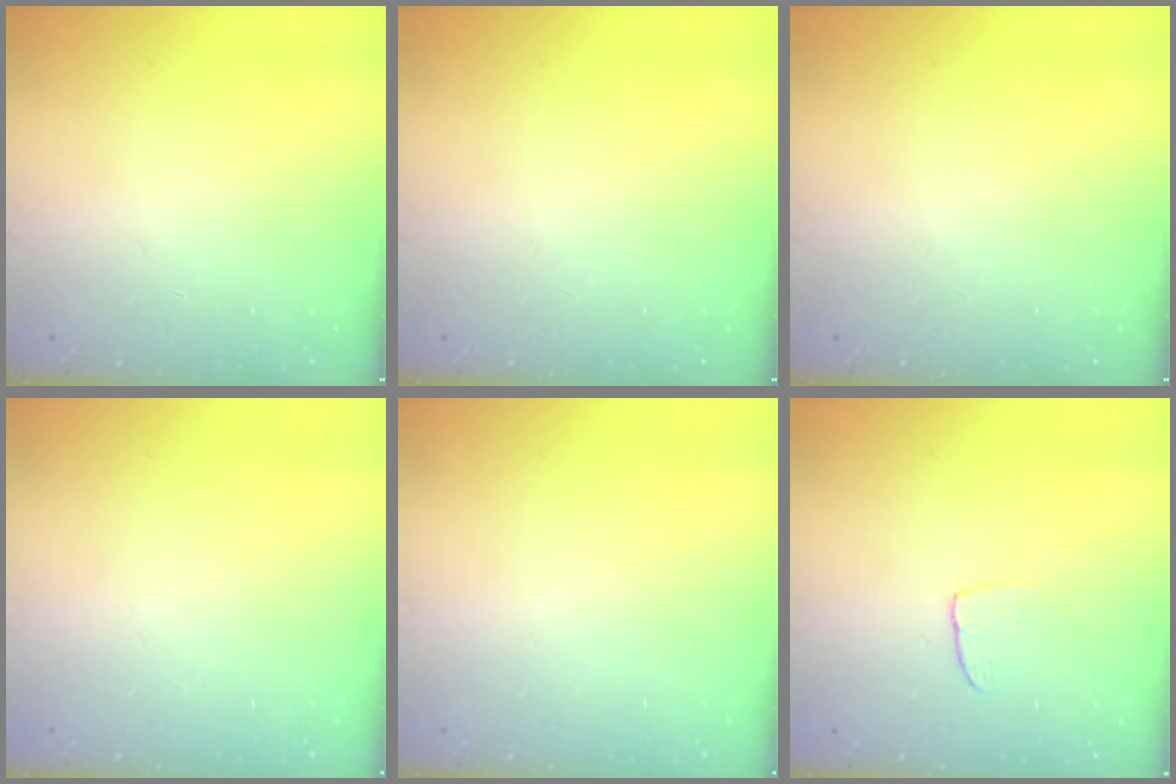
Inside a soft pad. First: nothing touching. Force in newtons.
{"total": 0.0}
{"total": 0.0}
{"total": 0.0}
{"total": 0.0}
{"total": 4.9, "press": 4.9, "slide": 0.4}